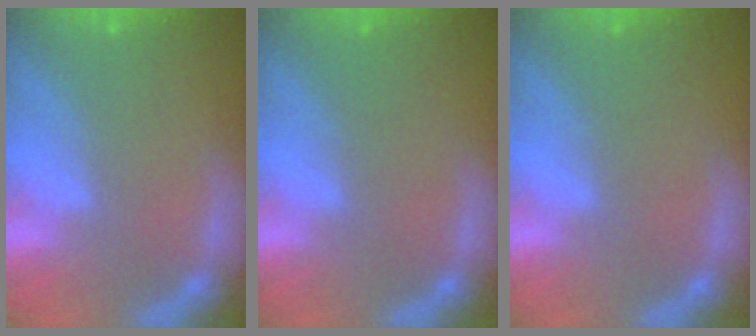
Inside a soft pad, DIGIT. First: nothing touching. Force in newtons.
{"total": 0.0}
{"total": 0.0}